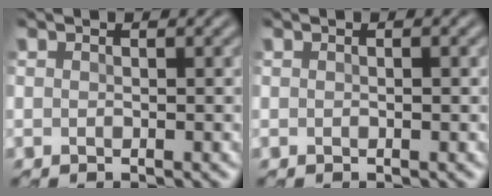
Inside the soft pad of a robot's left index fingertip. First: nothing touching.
{"total": 0.0}